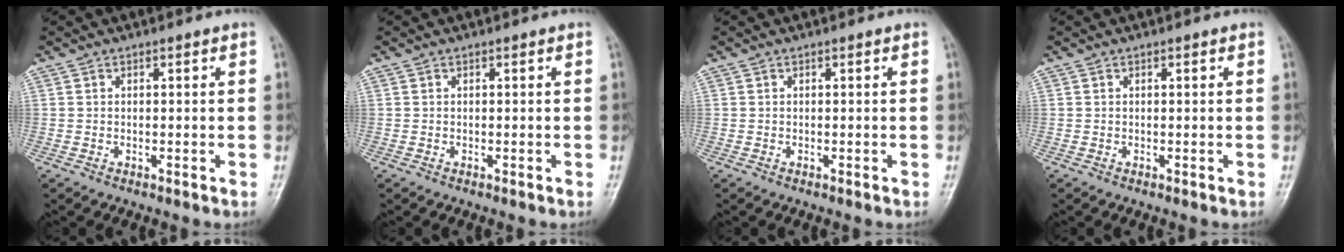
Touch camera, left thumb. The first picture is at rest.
{"total": 0.0}
{"total": 0.0}
{"total": 0.6, "force": [0.2, 0.2, 0.5], "torque": [-0.008, 0.001, 0.003]}